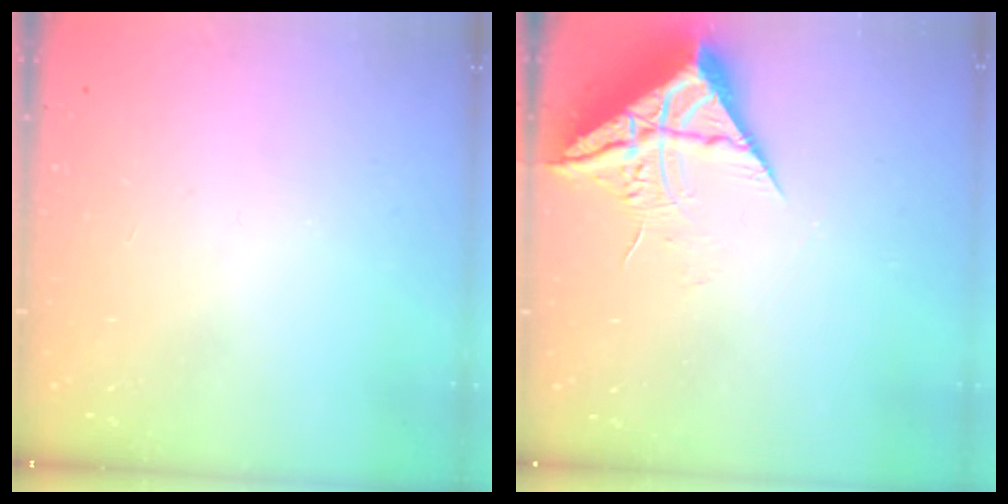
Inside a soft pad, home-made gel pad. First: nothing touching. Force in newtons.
{"total": 10.0, "press": 9.9, "slide": 1.0}